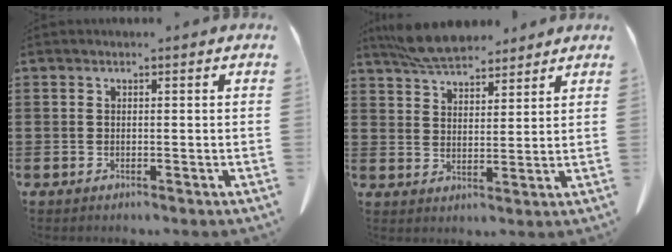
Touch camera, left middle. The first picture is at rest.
{"total": 7.1, "force": [6.4, 1.7, 2.5], "torque": [-0.068, -0.009, 0.121]}